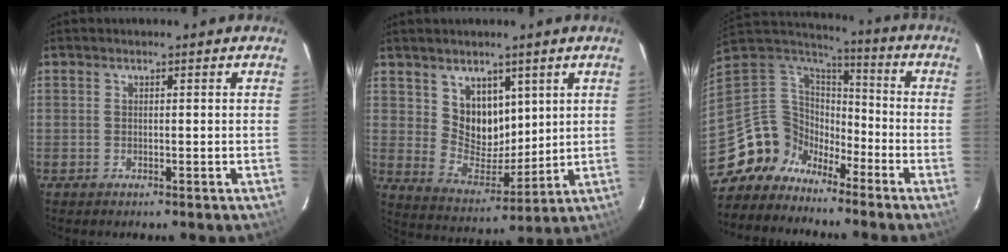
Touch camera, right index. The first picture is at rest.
{"total": 9.5, "force": [4.7, 7.0, 4.4], "torque": [-0.072, -0.001, 0.102]}
{"total": 12.0, "force": [-9.7, 7.0, 1.3], "torque": [-0.053, 0.042, -0.195]}